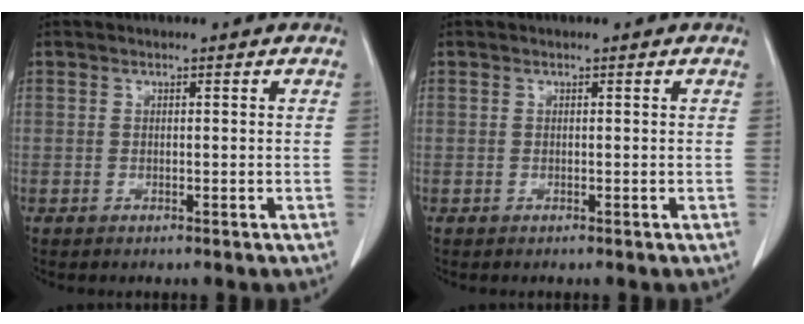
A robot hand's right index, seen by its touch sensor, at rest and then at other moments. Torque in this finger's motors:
{"motor_torque": [0.00, 0.00, 0.00, 0.00]}